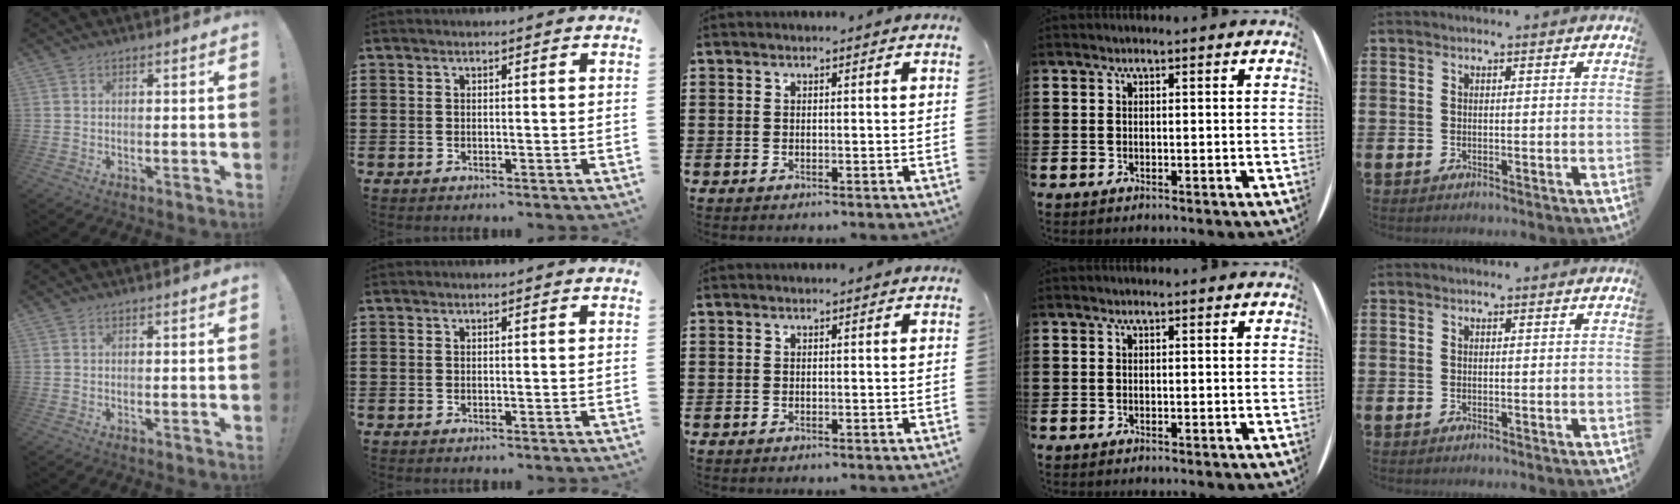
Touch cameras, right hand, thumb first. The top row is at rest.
{}